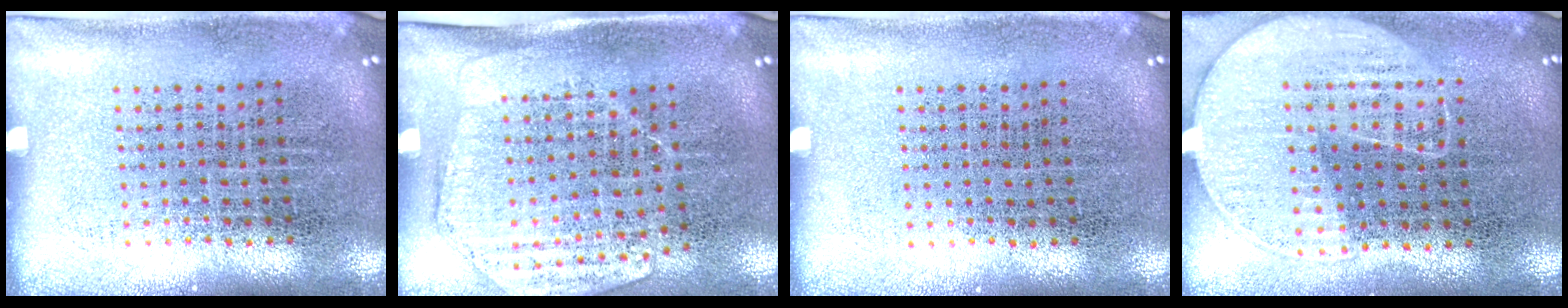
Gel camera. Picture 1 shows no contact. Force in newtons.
{"total": 1.6, "press": 1.4, "slide": 0.8}
{"total": 0.0}
{"total": 1.3, "press": 1.1, "slide": 0.6}